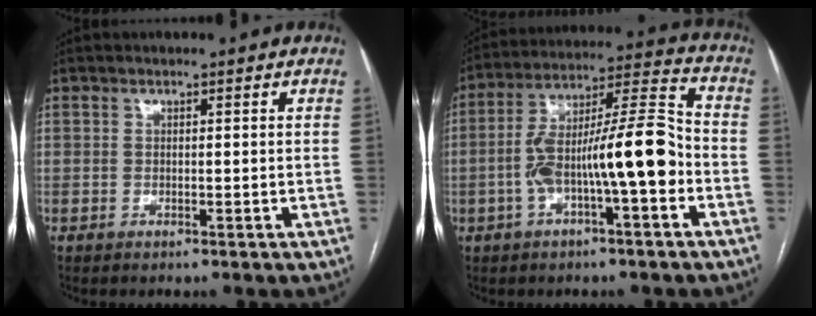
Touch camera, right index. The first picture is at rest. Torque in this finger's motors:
{"motor_torque": [0.77, -0.19, 0.46, 0.21]}